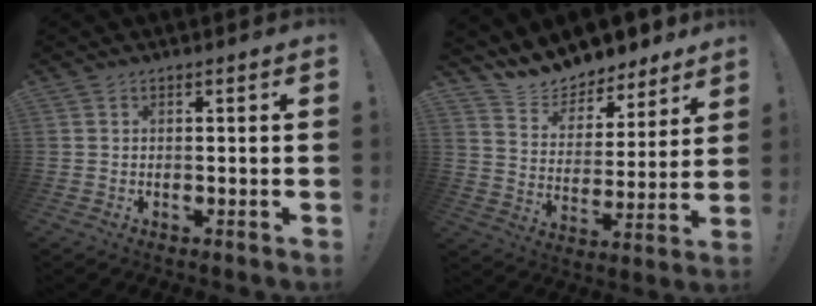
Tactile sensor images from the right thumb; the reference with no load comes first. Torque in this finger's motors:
{"motor_torque": [-0.79, 1.52, 0.13, 0.17, 0.00]}